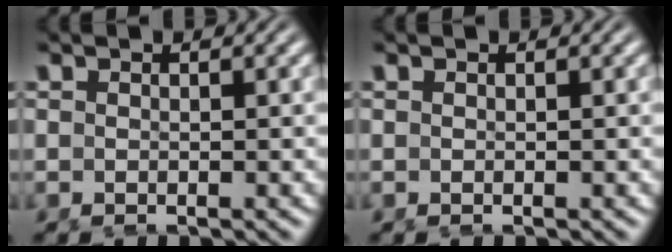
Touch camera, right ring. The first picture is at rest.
{"total": 0.0}